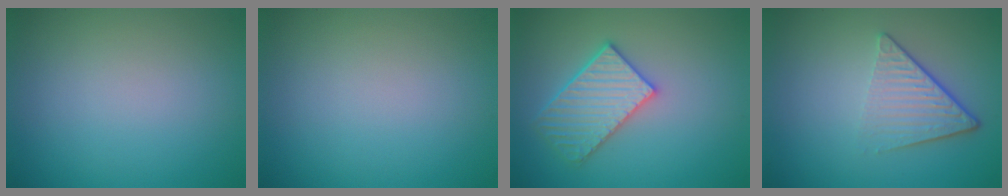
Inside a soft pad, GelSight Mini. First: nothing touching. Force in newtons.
{"total": 0.0}
{"total": 4.0, "press": 3.8, "slide": 1.4}
{"total": 4.6, "press": 2.8, "slide": 3.7}